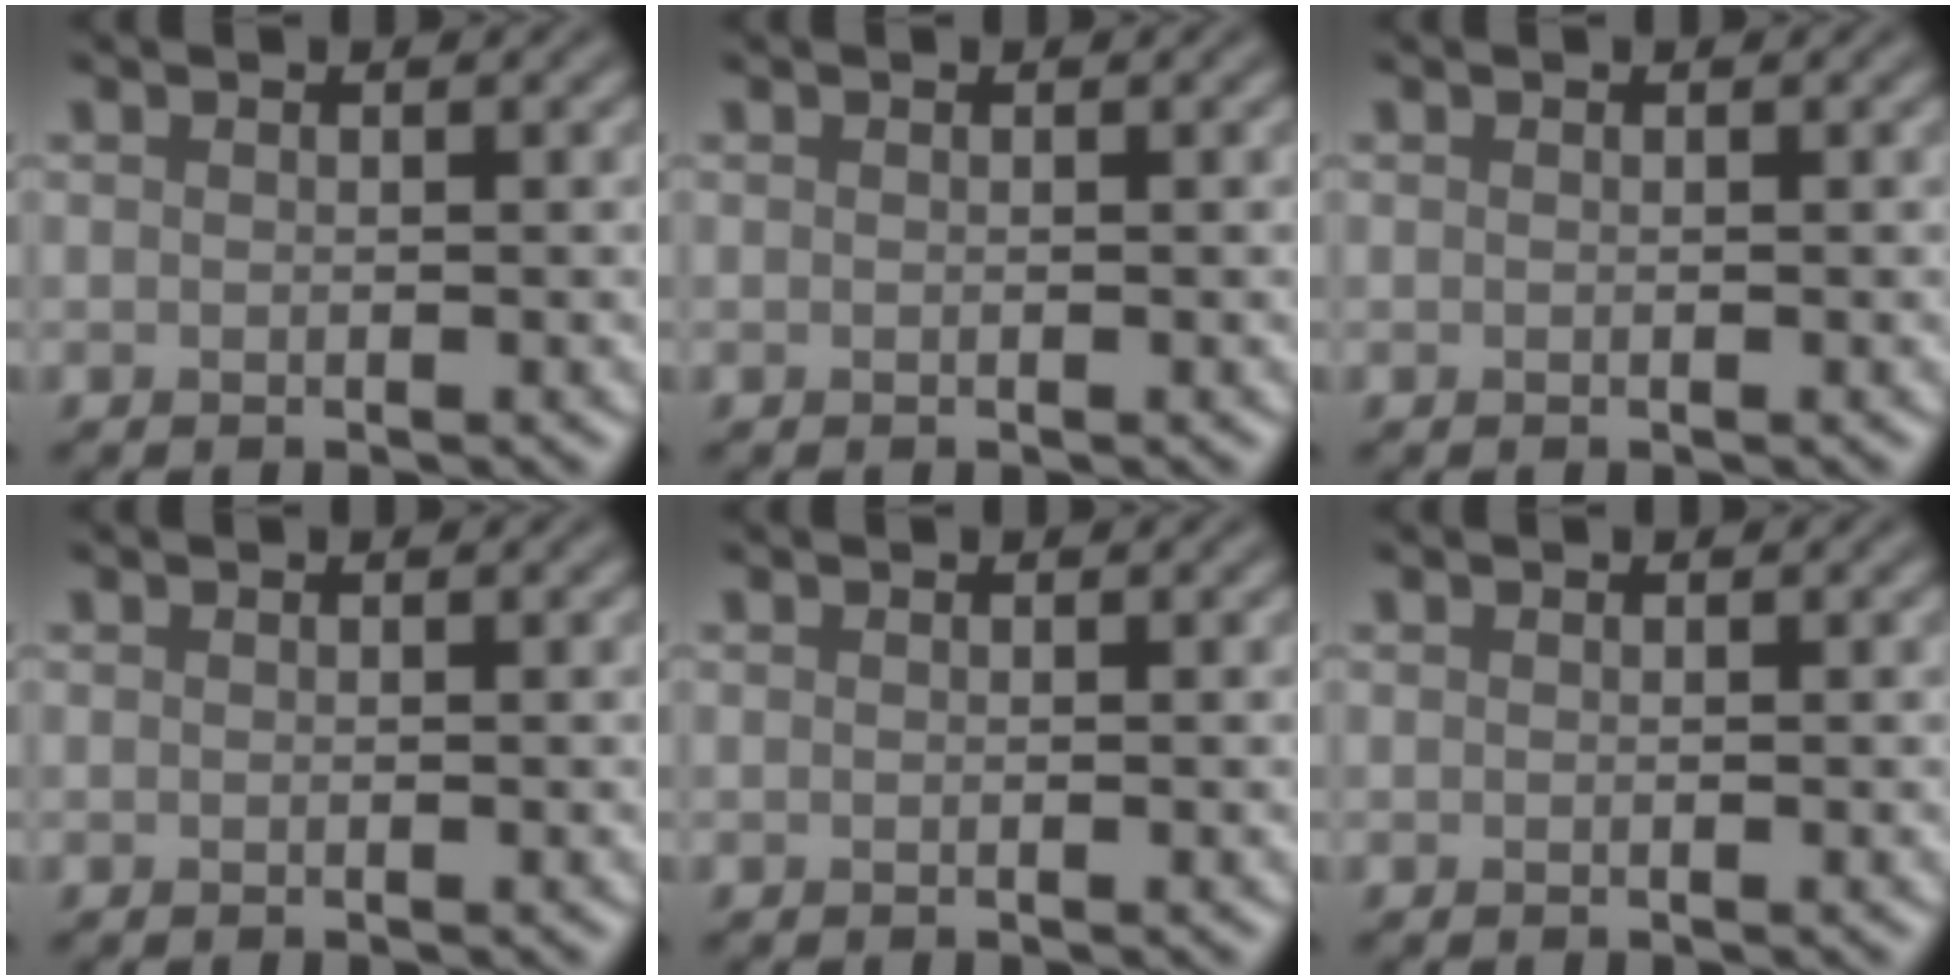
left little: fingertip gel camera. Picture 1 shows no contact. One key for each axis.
{"total": 0.0}
{"total": 0.0}
{"total": 0.0}
{"total": 0.0}
{"total": 0.0}